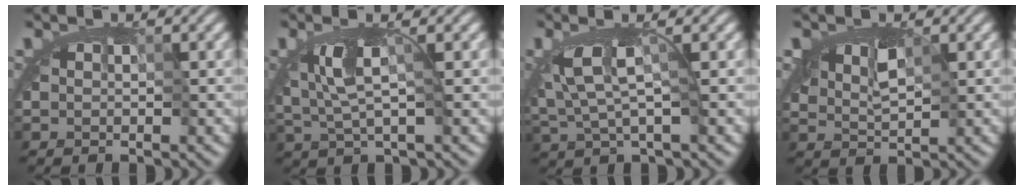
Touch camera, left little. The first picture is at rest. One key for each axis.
{"total": 2.4, "fx": -0.7, "fy": 0.5, "fz": 2.3, "tx": -0.041, "ty": -0.008, "tz": -0.012}
{"total": 2.3, "fx": -0.6, "fy": 0.4, "fz": 2.2, "tx": -0.045, "ty": -0.011, "tz": -0.011}
{"total": 2.4, "fx": 1.1, "fy": 1.4, "fz": 1.6, "tx": -0.024, "ty": 0.006, "tz": 0.016}